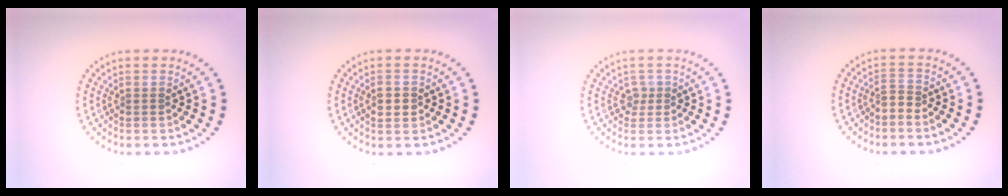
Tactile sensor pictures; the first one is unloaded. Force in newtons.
{"total": 2.1, "press": 2.1, "slide": 0.0}
{"total": 1.1, "press": 0.8, "slide": 0.7}
{"total": 1.2, "press": 0.7, "slide": 1.0}